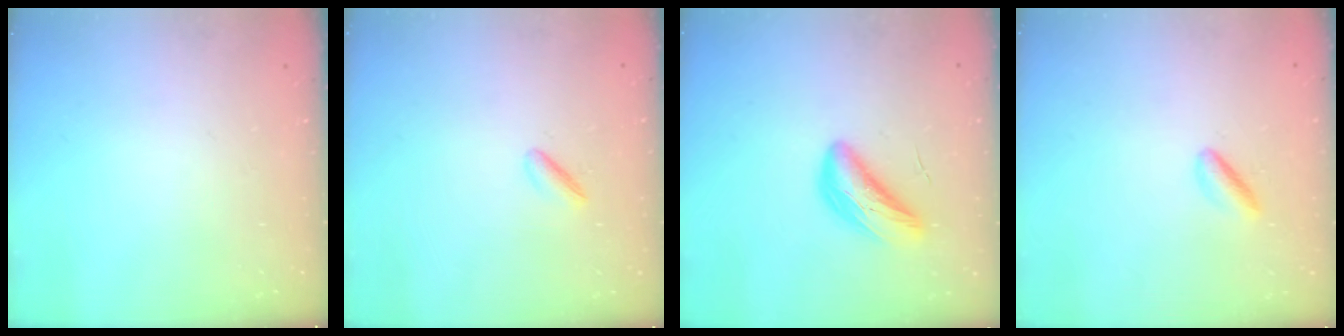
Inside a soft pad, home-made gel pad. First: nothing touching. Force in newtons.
{"total": 2.9, "press": 2.7, "slide": 0.9}
{"total": 8.2, "press": 8.1, "slide": 1.2}
{"total": 2.9, "press": 2.9, "slide": 0.6}